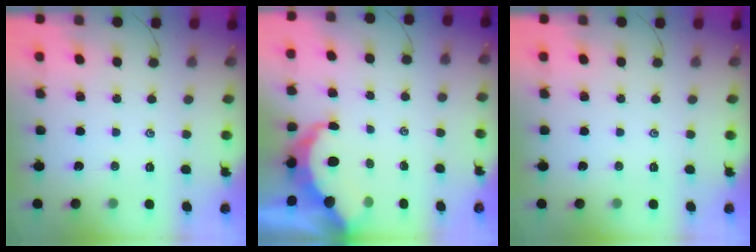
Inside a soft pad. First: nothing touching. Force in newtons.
{"total": 6.0, "press": 6.0, "slide": 0.8}
{"total": 0.0}